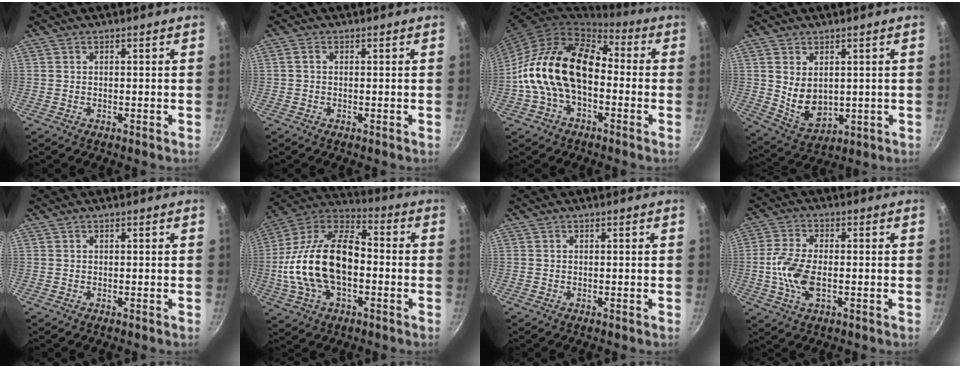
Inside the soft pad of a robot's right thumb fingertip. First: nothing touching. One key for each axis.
{"total": 1.0, "fx": 0.0, "fy": 0.8, "fz": 0.7, "tx": -0.013, "ty": 0.006, "tz": 0.000}
{"total": 18.5, "fx": -2.1, "fy": 11.9, "fz": 14.0, "tx": -0.226, "ty": 0.048, "tz": -0.053}
{"total": 8.3, "fx": 1.4, "fy": 5.7, "fz": 5.9, "tx": -0.089, "ty": -0.022, "tz": 0.049}
{"total": 0.0}
{"total": 23.0, "fx": -2.6, "fy": 13.3, "fz": 18.5, "tx": -0.340, "ty": 0.044, "tz": -0.060}
{"total": 0.0}
{"total": 8.6, "fx": -1.2, "fy": 4.4, "fz": 7.3, "tx": -0.154, "ty": 0.008, "tz": -0.033}